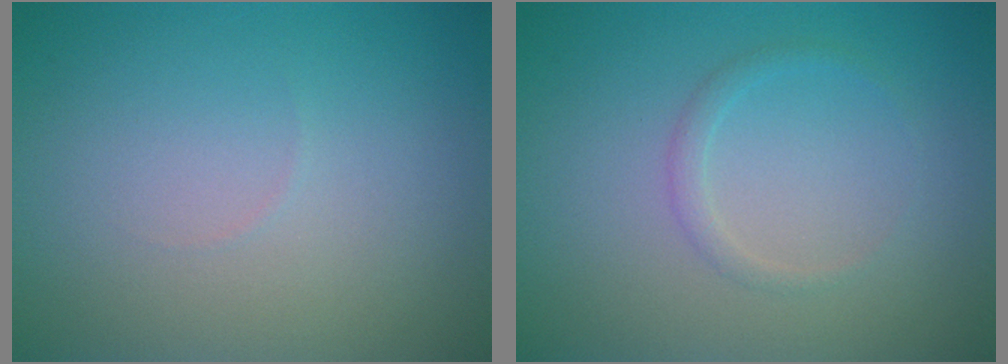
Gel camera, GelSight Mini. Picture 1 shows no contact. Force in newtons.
{"total": 1.0, "press": 1.0, "slide": 0.1}